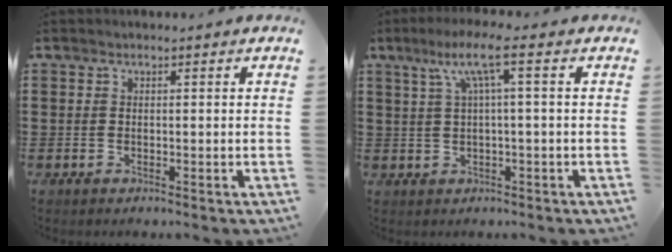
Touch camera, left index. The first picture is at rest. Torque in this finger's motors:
{"motor_torque": [1.33, -0.81, 0.24, 0.13]}